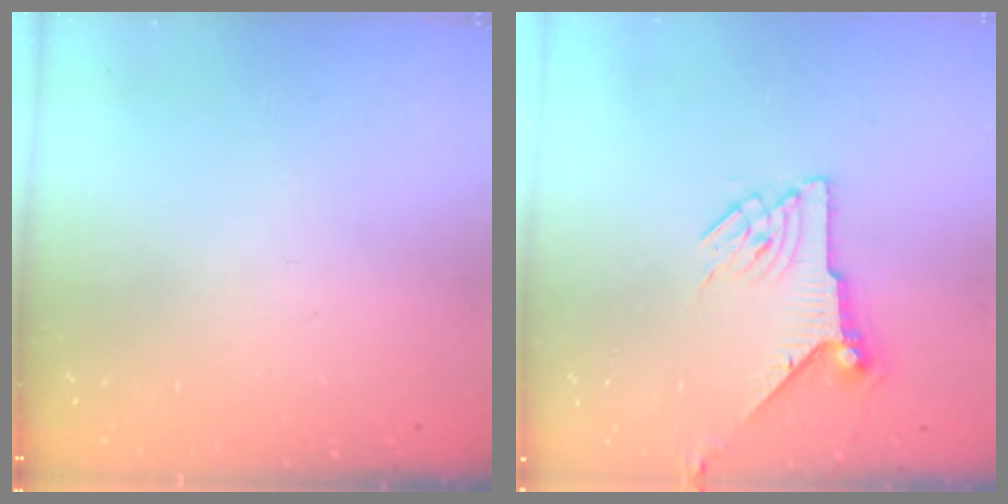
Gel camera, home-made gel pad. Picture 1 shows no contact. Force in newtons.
{"total": 7.7, "press": 7.7, "slide": 0.2}